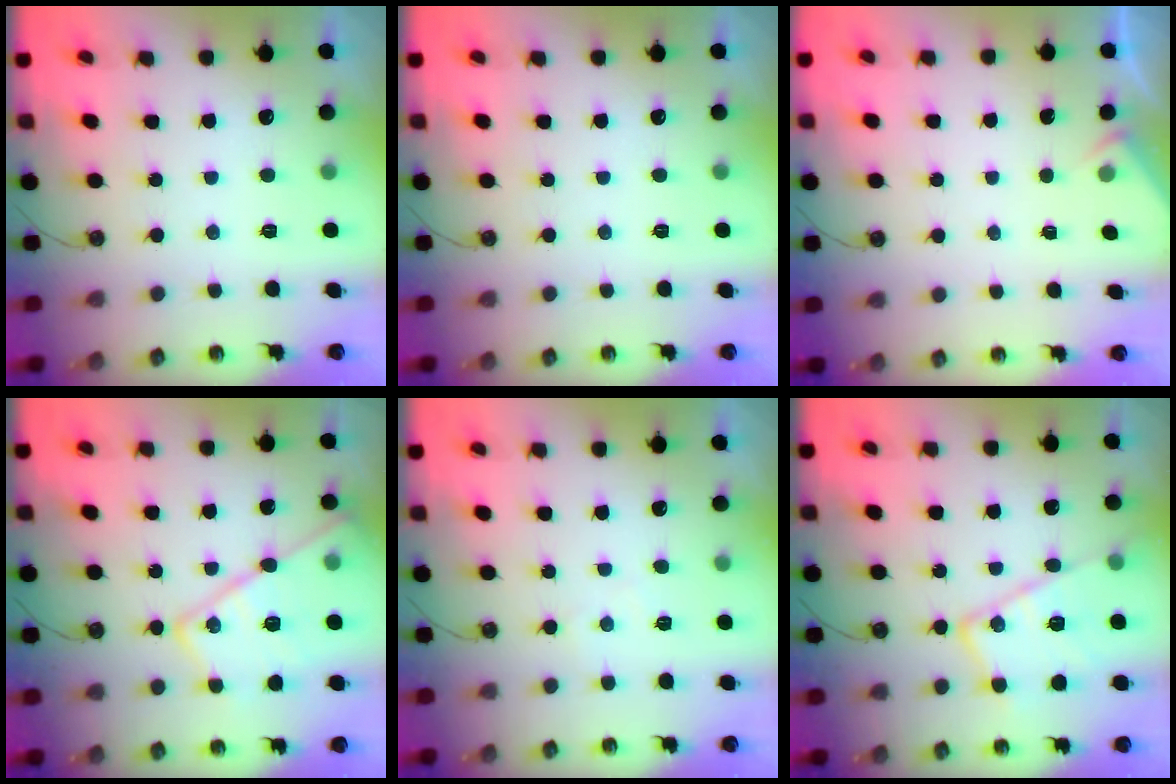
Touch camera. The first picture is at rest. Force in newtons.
{"total": 0.0}
{"total": 2.8, "press": 2.7, "slide": 0.4}
{"total": 19.6, "press": 19.5, "slide": 1.7}
{"total": 3.6, "press": 3.5, "slide": 0.6}
{"total": 16.9, "press": 16.9, "slide": 1.3}